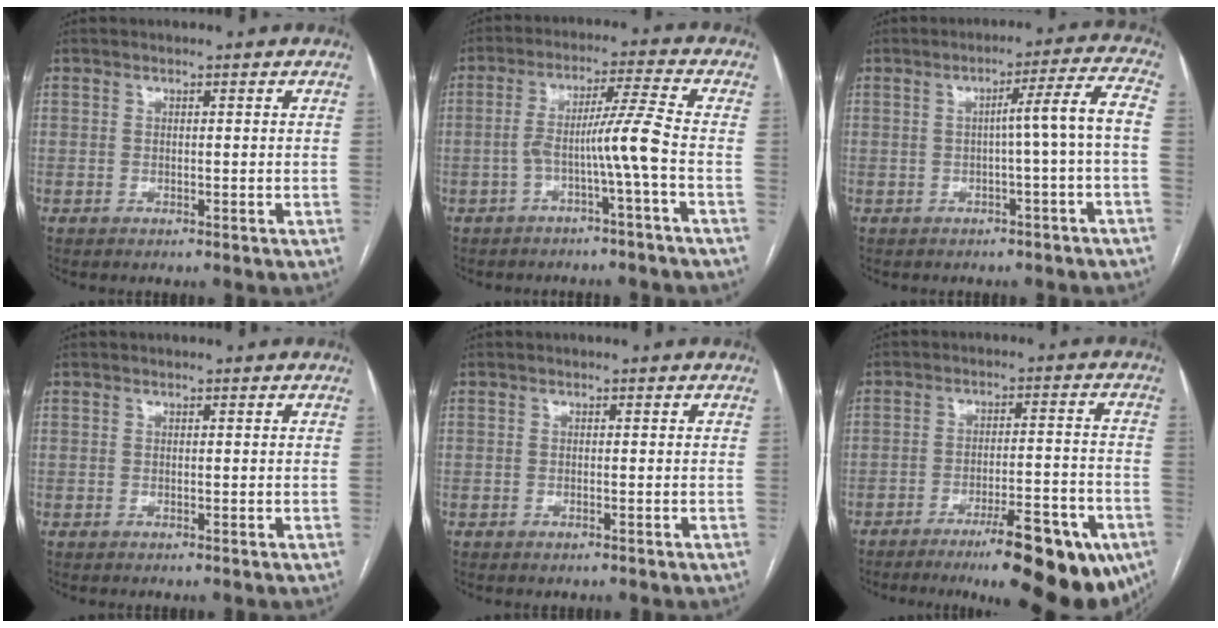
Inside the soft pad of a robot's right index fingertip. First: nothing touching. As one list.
[{"total": 6.8, "force": [-2.3, -1.7, 6.2], "torque": [-0.110, 0.022, -0.040]}, {"total": 6.3, "force": [-1.0, -1.2, 6.1], "torque": [-0.086, 0.016, -0.012]}, {"total": 0.0}, {"total": 0.6, "force": [-0.4, 0.2, 0.4], "torque": [-0.007, 0.000, -0.003]}, {"total": 17.2, "force": [-11.0, 3.4, 12.8], "torque": [-0.108, 0.014, -0.155]}]